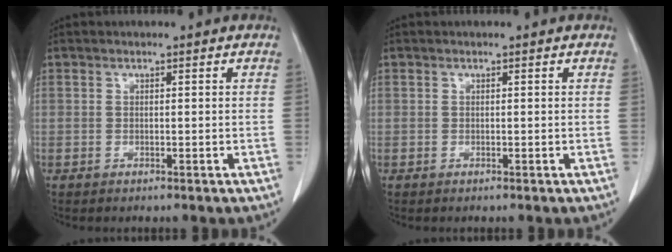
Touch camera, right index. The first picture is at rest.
{"total": 0.0}